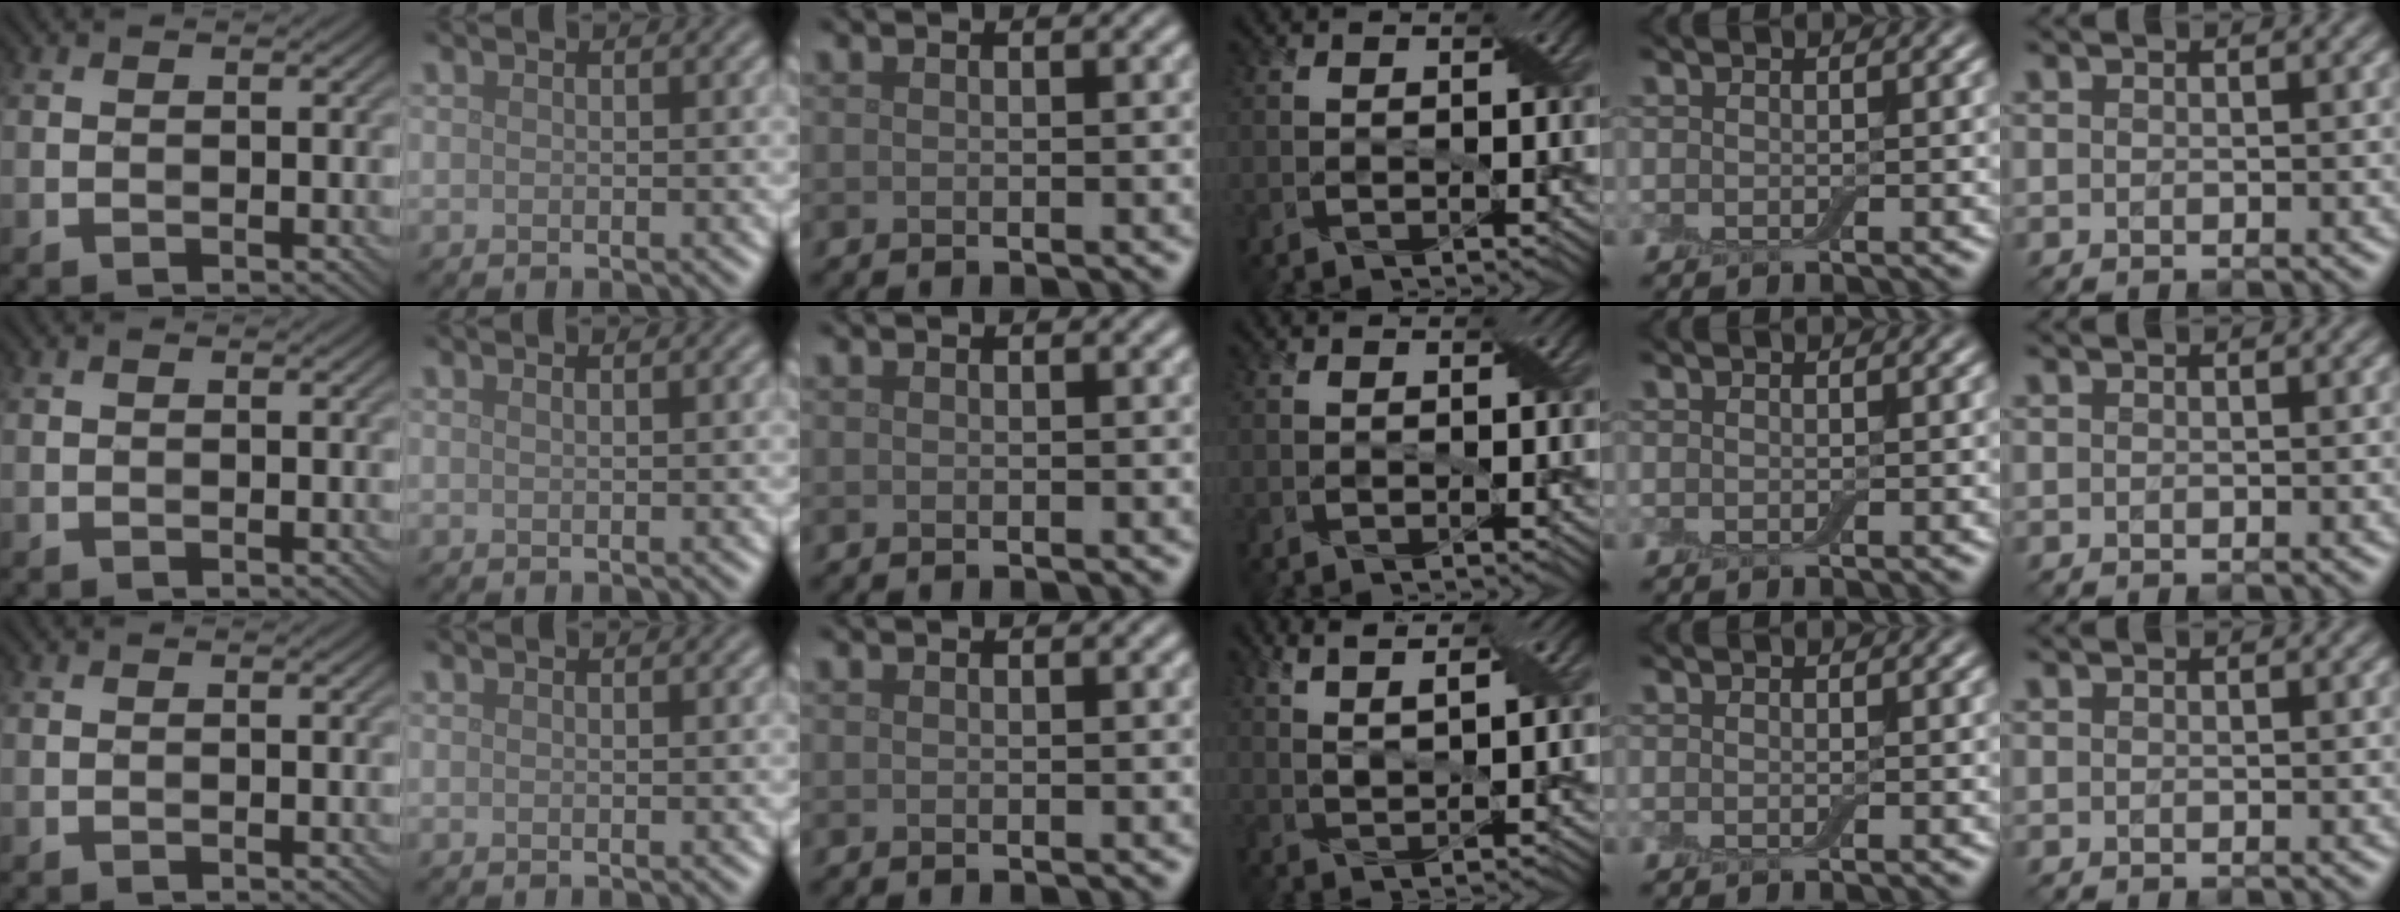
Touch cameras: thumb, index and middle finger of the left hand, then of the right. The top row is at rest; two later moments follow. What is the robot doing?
{"motion": "peel", "object": "adhesive wrap"}